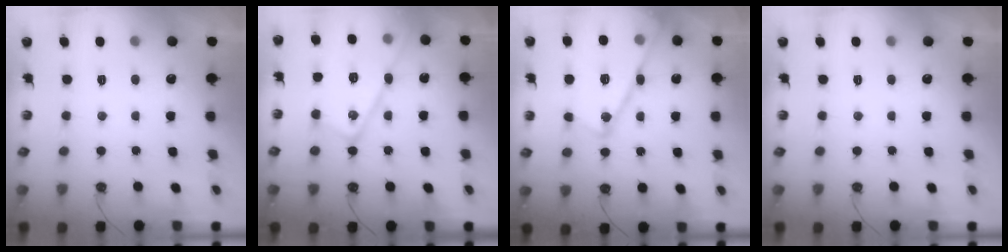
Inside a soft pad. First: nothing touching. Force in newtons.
{"total": 18.7, "press": 18.6, "slide": 1.6}
{"total": 22.7, "press": 22.7, "slide": 1.9}
{"total": 0.0}